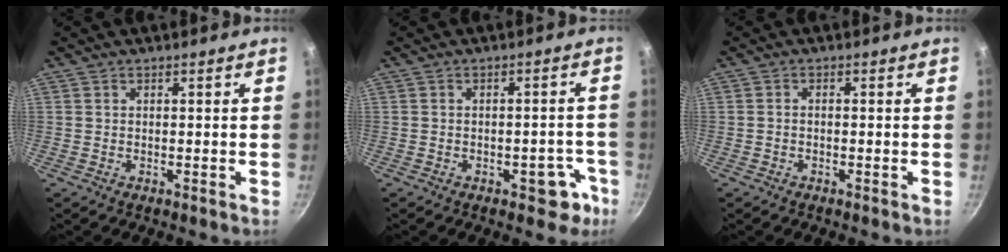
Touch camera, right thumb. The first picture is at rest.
{"total": 5.5, "force": [-2.9, 2.9, 3.6], "torque": [-0.018, 0.028, -0.033]}
{"total": 0.7, "force": [-0.3, 0.4, 0.5], "torque": [-0.006, 0.004, -0.009]}